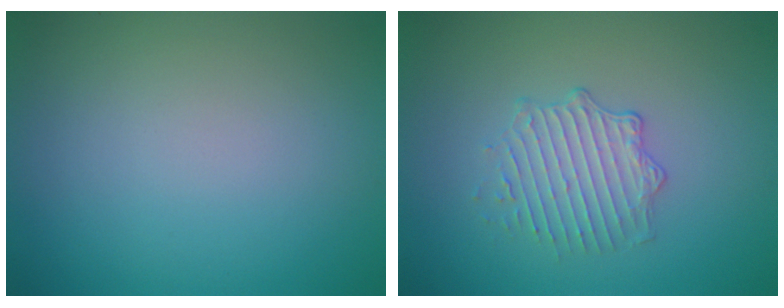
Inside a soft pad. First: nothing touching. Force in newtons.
{"total": 2.3, "press": 1.6, "slide": 1.6}